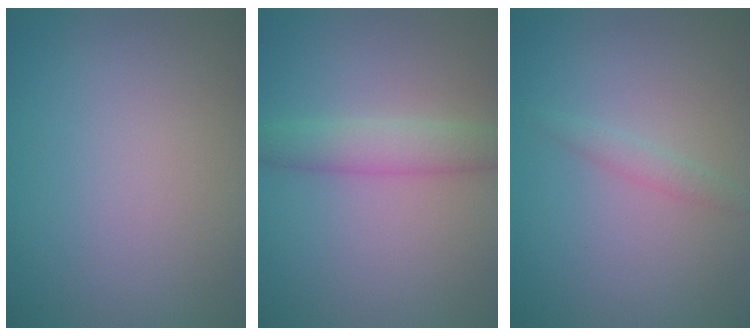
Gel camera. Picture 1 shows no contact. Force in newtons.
{"total": 3.0, "press": 3.0, "slide": 0.1}
{"total": 1.2, "press": 1.2, "slide": 0.1}